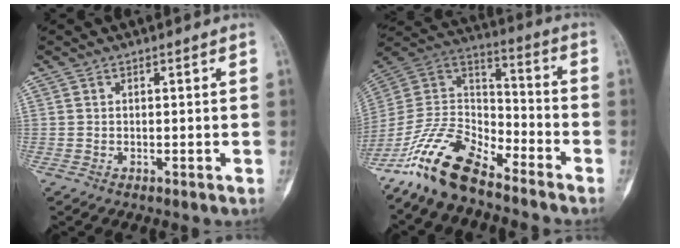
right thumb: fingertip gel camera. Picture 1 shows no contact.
{"total": 16.2, "force": [-12.5, 6.2, 8.3], "torque": [-0.147, 0.080, -0.245]}